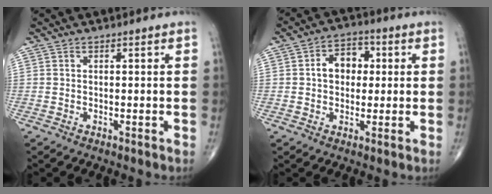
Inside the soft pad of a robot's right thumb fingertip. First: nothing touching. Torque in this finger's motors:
{"motor_torque": [0.85, 1.08, 0.65, 0.21, 0.01]}